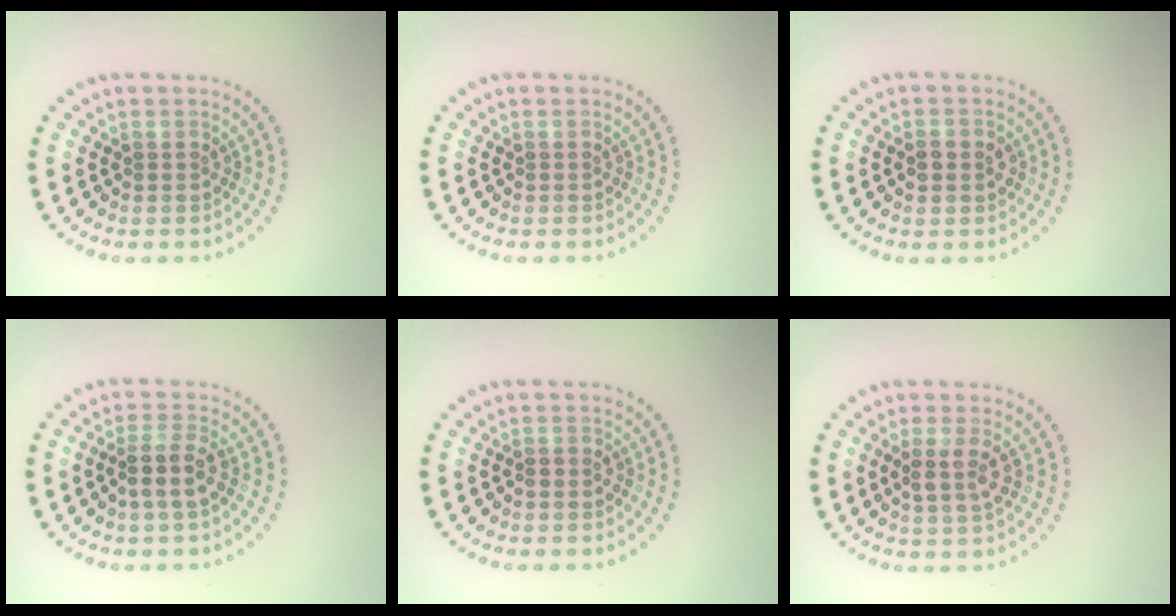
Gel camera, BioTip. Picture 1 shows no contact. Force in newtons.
{"total": 0.0}
{"total": 1.8, "press": 1.8, "slide": 0.1}
{"total": 2.7, "press": 2.2, "slide": 1.5}
{"total": 0.7, "press": 0.3, "slide": 0.6}
{"total": 2.4, "press": 2.2, "slide": 0.8}